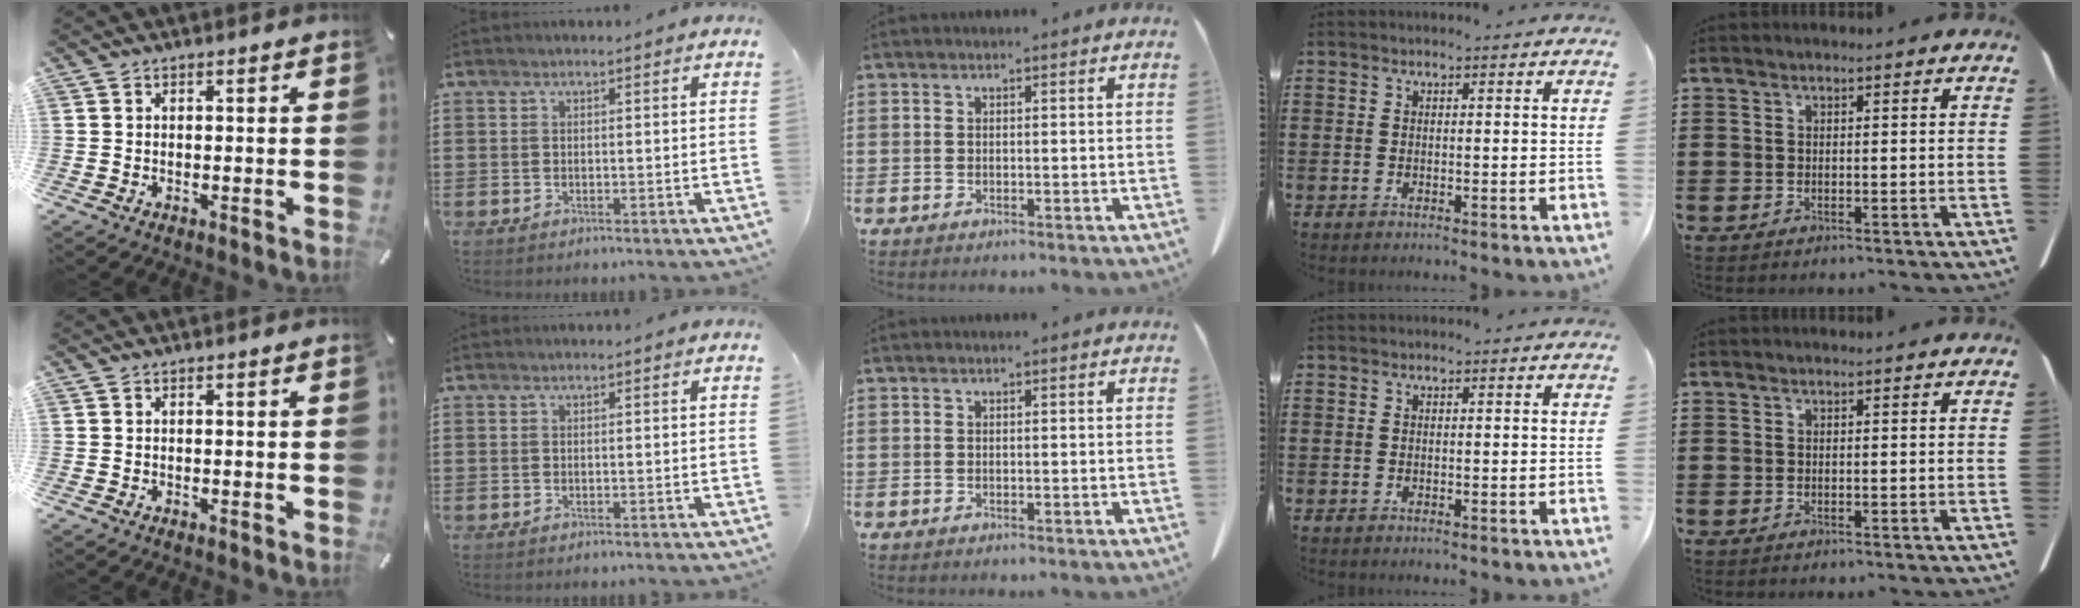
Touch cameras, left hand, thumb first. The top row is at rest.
{}